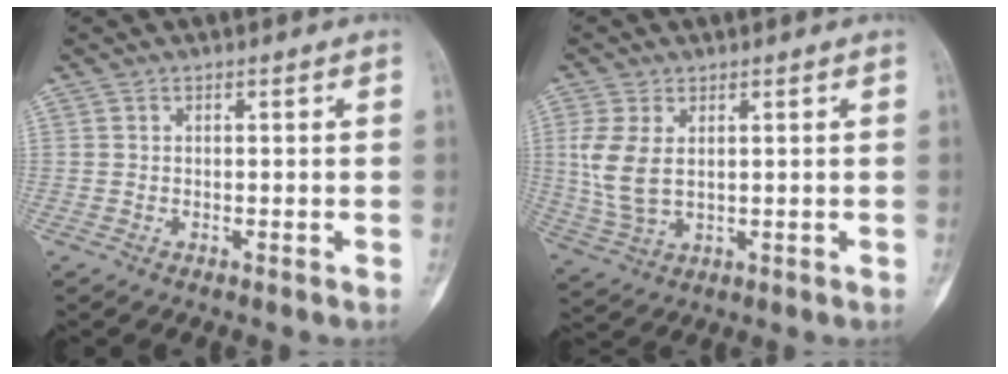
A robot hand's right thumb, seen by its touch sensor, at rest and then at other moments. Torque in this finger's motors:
{"motor_torque": [0.28, 2.26, 0.68, -0.55, 0.24]}